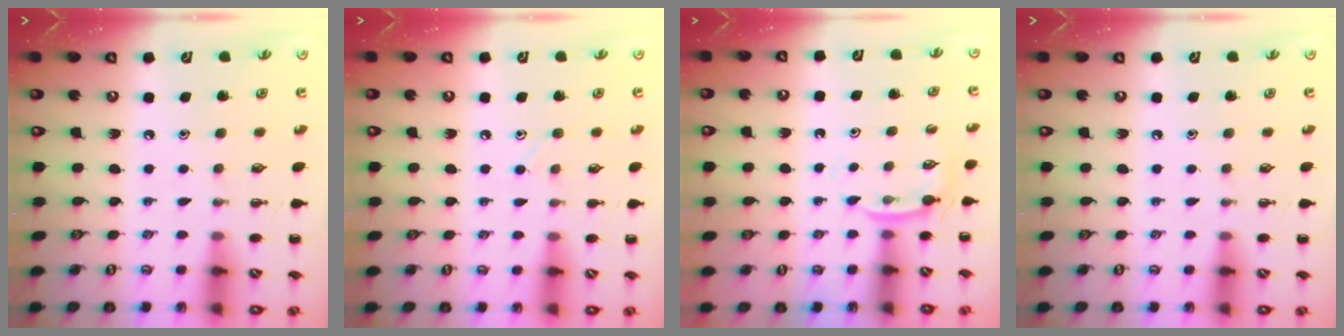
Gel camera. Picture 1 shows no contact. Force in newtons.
{"total": 4.0, "press": 3.7, "slide": 1.5}
{"total": 4.1, "press": 3.9, "slide": 1.1}
{"total": 0.0}